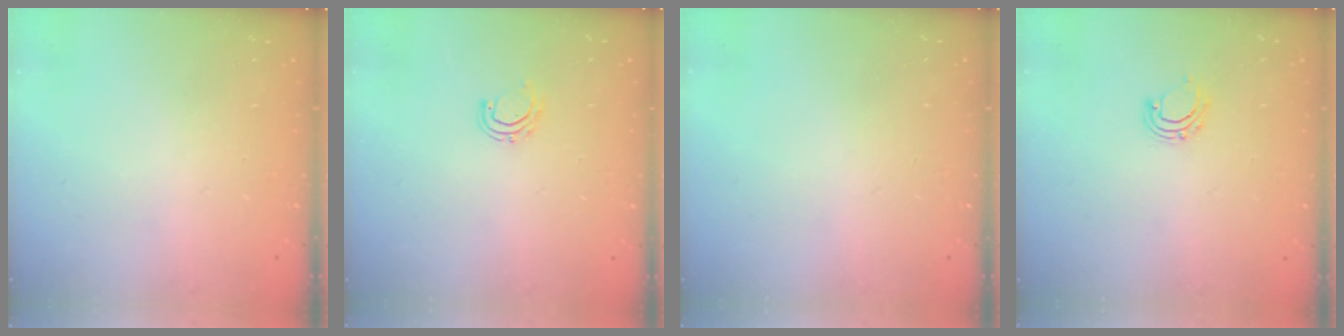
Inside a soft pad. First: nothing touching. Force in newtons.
{"total": 5.3, "press": 5.2, "slide": 1.0}
{"total": 0.0}
{"total": 6.2, "press": 6.1, "slide": 0.5}